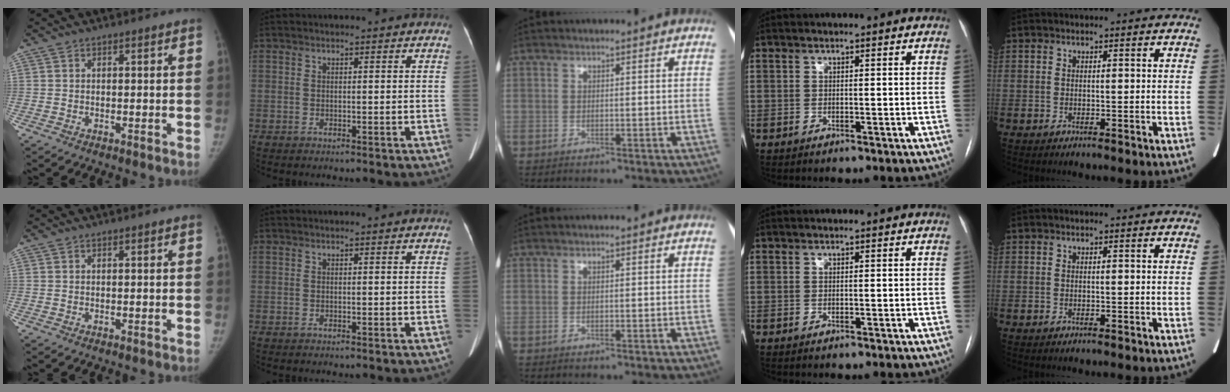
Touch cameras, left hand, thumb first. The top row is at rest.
{}